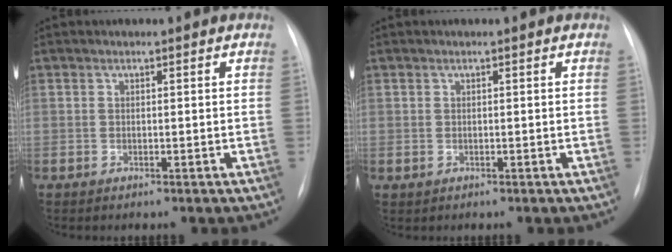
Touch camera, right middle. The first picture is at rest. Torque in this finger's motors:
{"motor_torque": [0.19, 0.01, -0.01, -0.01]}